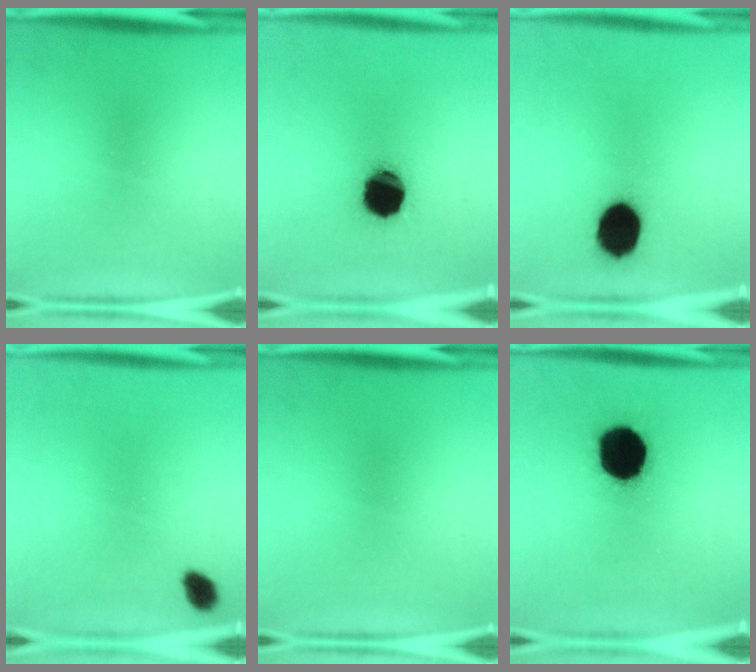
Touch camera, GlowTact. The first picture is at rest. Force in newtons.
{"total": 14.9}
{"total": 11.6}
{"total": 3.0}
{"total": 0.0}
{"total": 19.7}